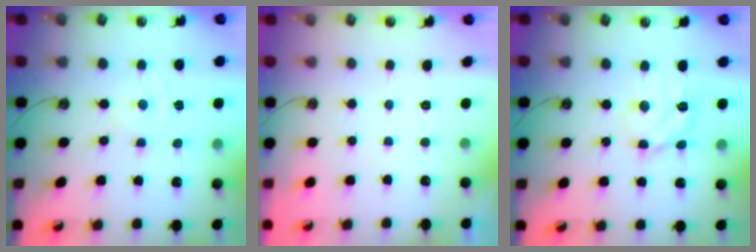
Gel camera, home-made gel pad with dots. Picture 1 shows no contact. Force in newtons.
{"total": 0.0}
{"total": 11.7, "press": 11.5, "slide": 1.7}